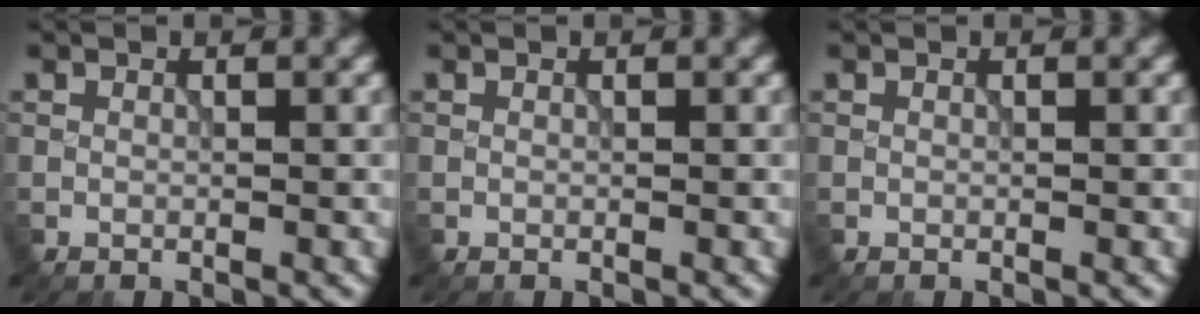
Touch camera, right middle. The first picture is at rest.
{"total": 0.0}
{"total": 0.0}